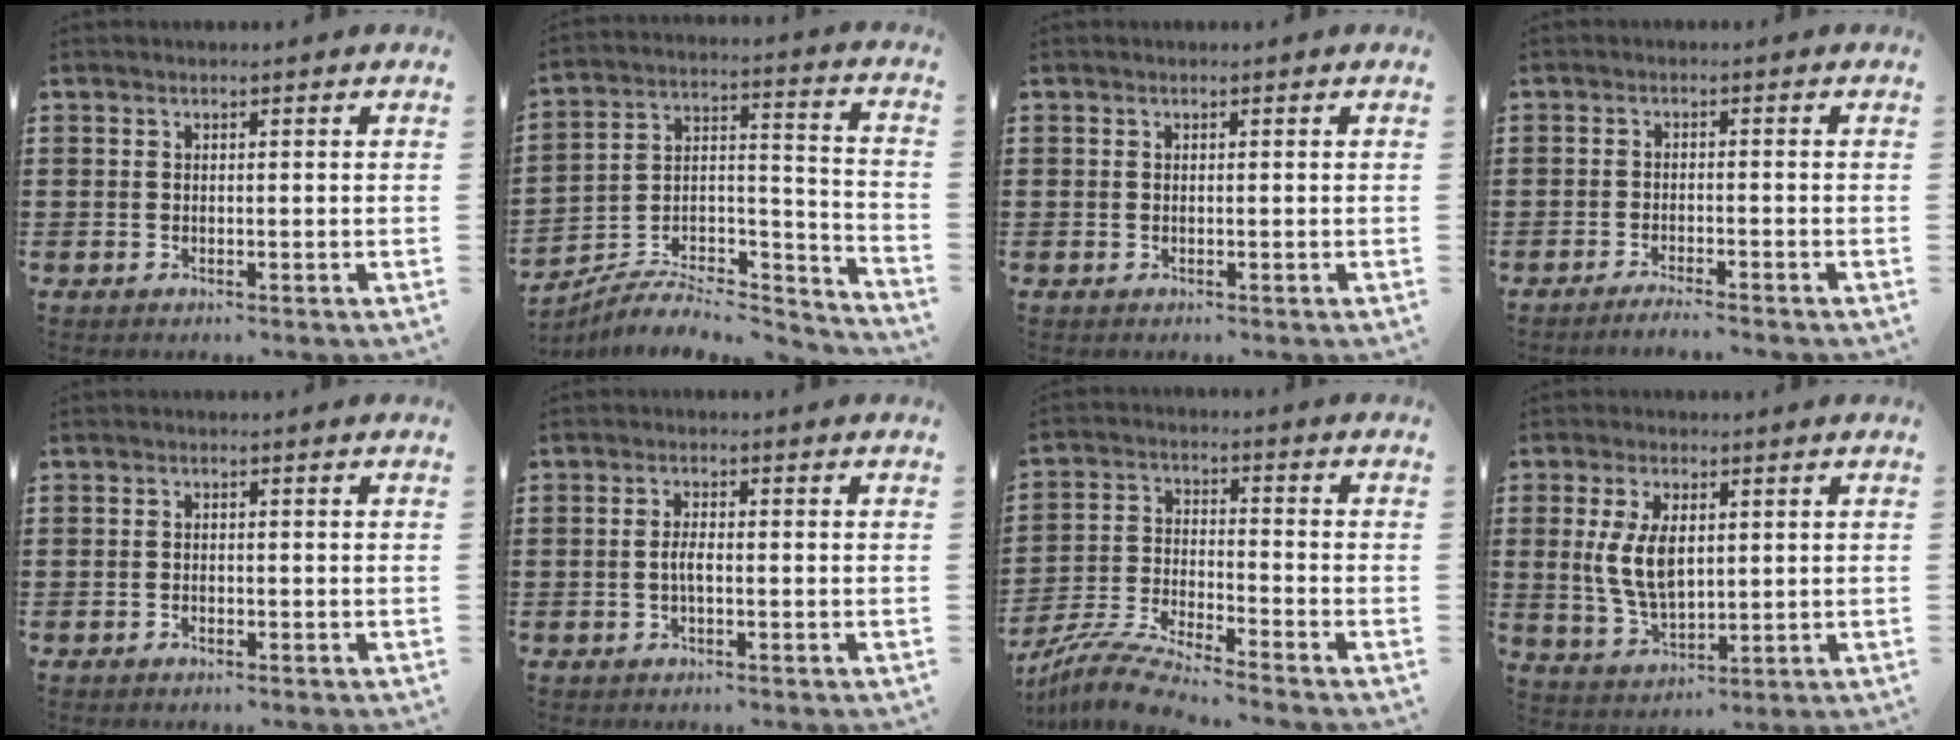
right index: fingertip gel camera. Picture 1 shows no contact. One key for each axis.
{"total": 5.9, "fx": -5.1, "fy": 2.3, "fz": 1.8, "tx": -0.032, "ty": 0.004, "tz": -0.099}
{"total": 0.0}
{"total": 2.1, "fx": -2.0, "fy": -0.5, "fz": 0.4, "tx": -0.006, "ty": 0.000, "tz": -0.038}
{"total": 0.7, "fx": -0.6, "fy": 0.3, "fz": 0.3, "tx": -0.007, "ty": -0.002, "tz": -0.011}
{"total": 2.1, "fx": -0.5, "fy": 0.6, "fz": 1.9, "tx": -0.043, "ty": -0.001, "tz": -0.011}
{"total": 7.2, "fx": -6.9, "fy": -0.5, "fz": 2.0, "tx": -0.059, "ty": -0.009, "tz": -0.141}
{"total": 7.6, "fx": 1.2, "fy": 4.0, "fz": 6.4, "tx": -0.148, "ty": 0.003, "tz": 0.017}